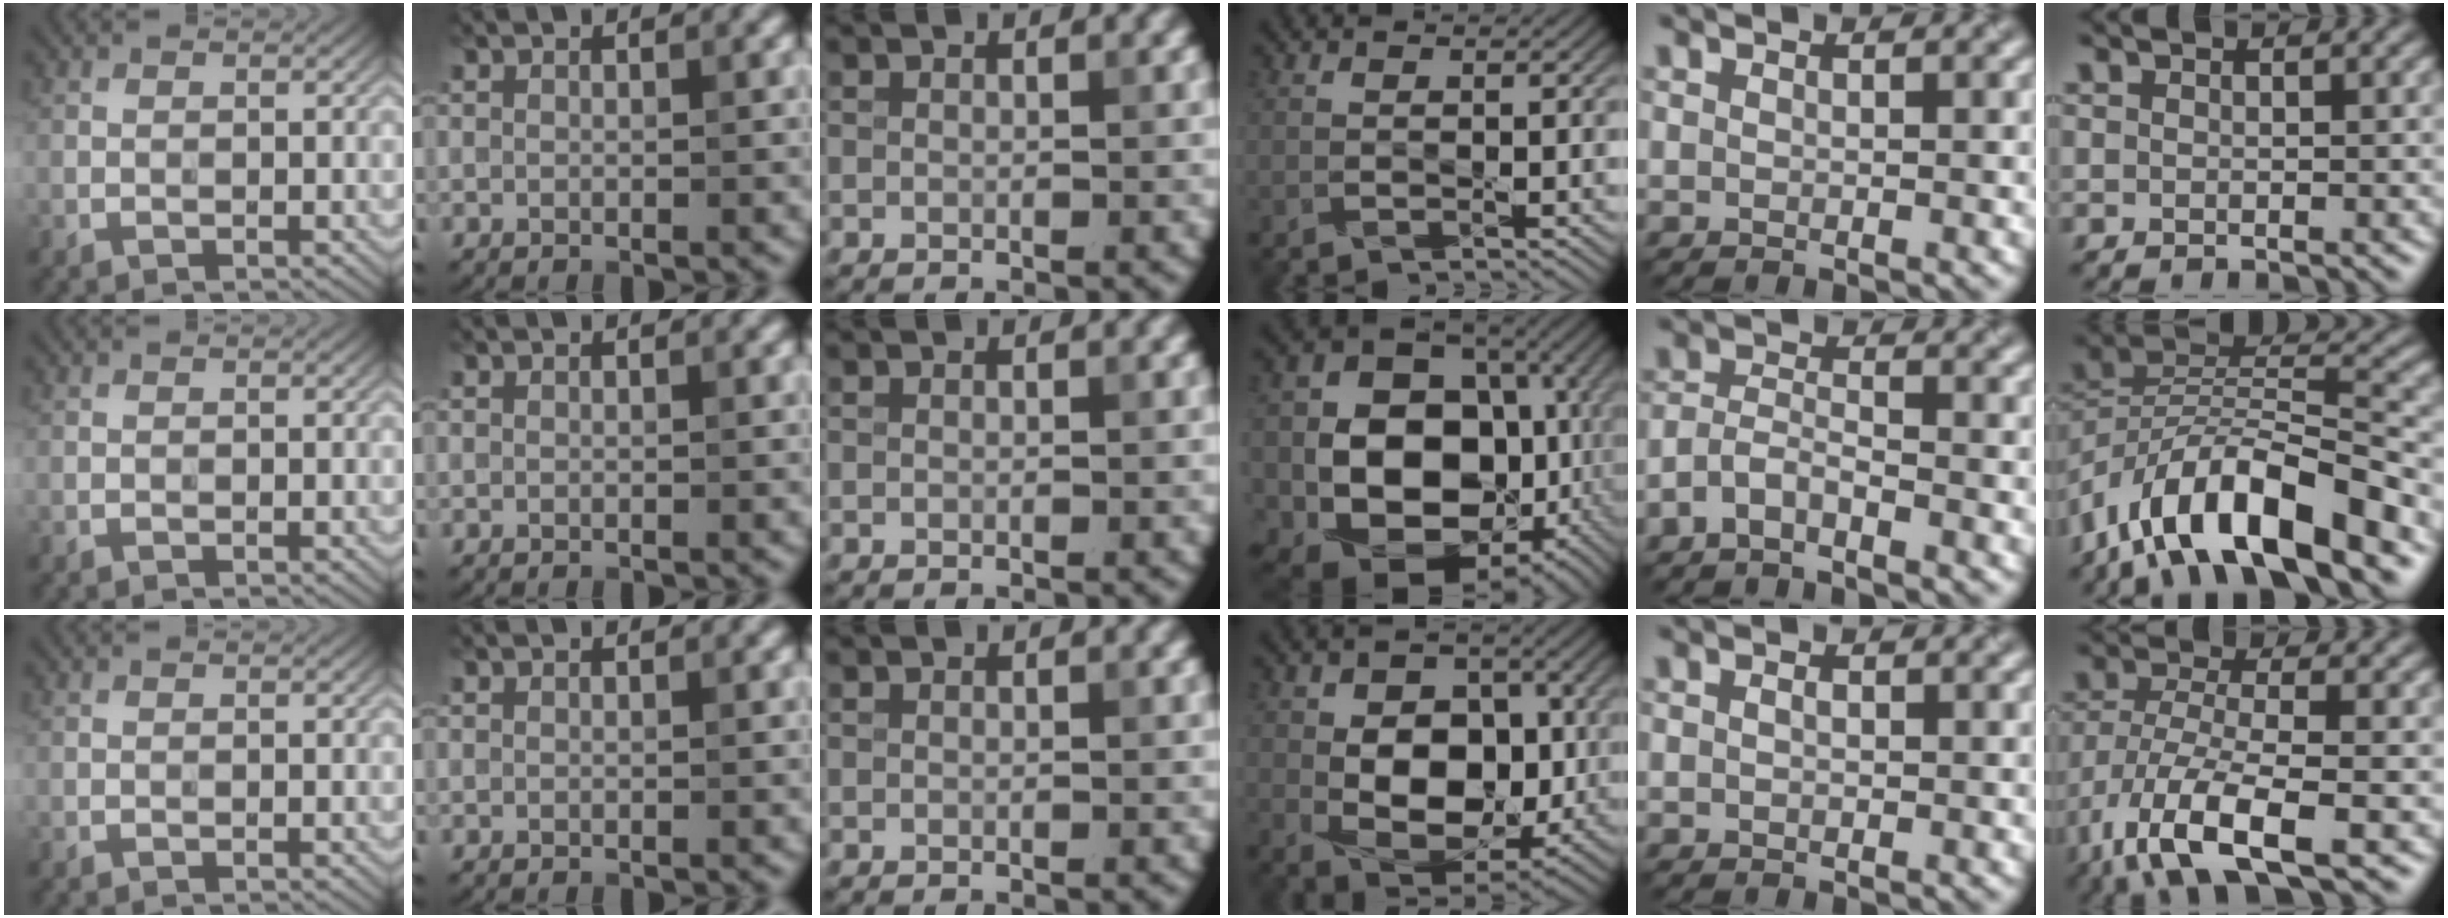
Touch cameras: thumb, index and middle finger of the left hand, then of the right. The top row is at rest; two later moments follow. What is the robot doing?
{"motion": "wipe", "object": "phone"}